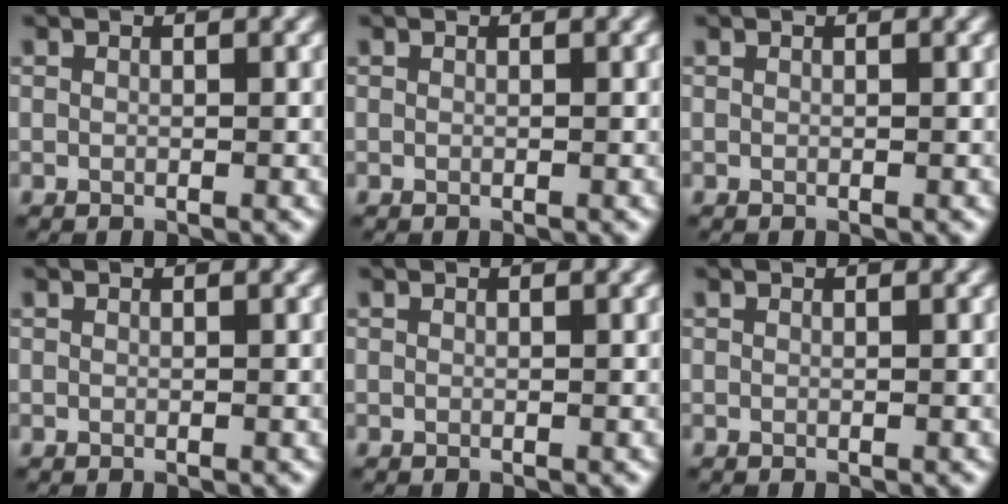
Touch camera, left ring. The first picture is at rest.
{"total": 0.0}
{"total": 0.0}
{"total": 0.0}
{"total": 0.0}
{"total": 0.0}